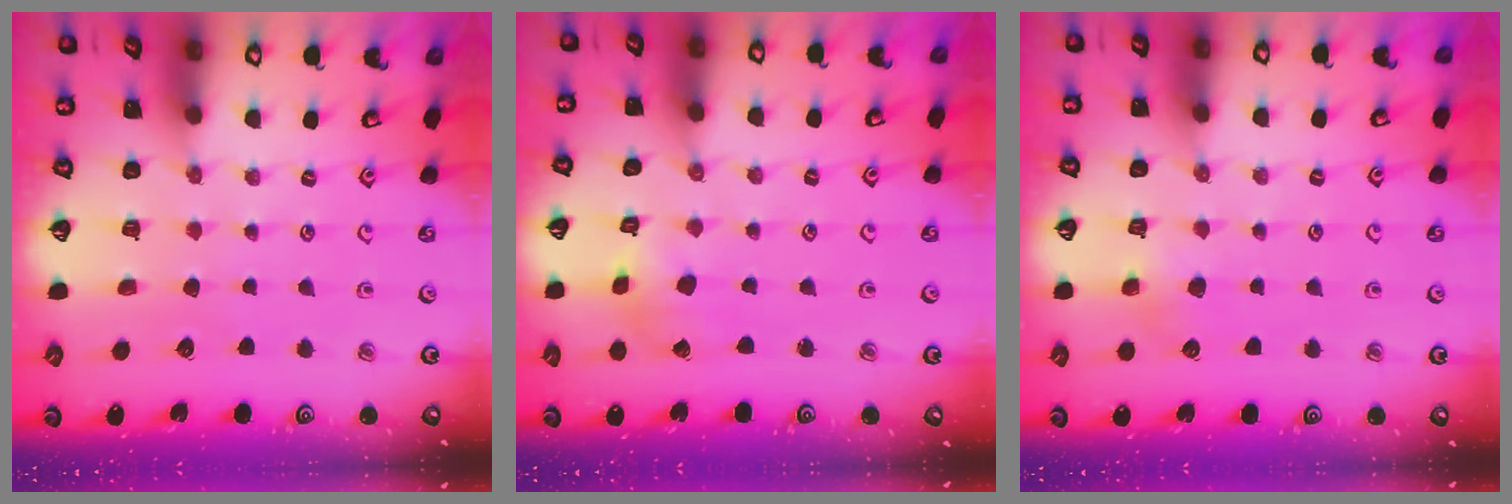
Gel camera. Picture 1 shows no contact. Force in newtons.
{"total": 2.8, "press": 2.7, "slide": 0.4}
{"total": 4.8, "press": 4.7, "slide": 0.3}